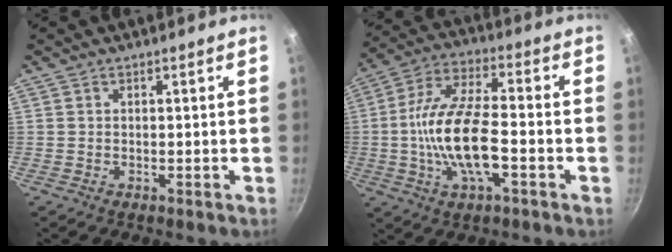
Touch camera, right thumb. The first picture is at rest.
{"total": 15.3, "force": [-3.1, 6.0, 13.7], "torque": [-0.259, 0.029, -0.070]}